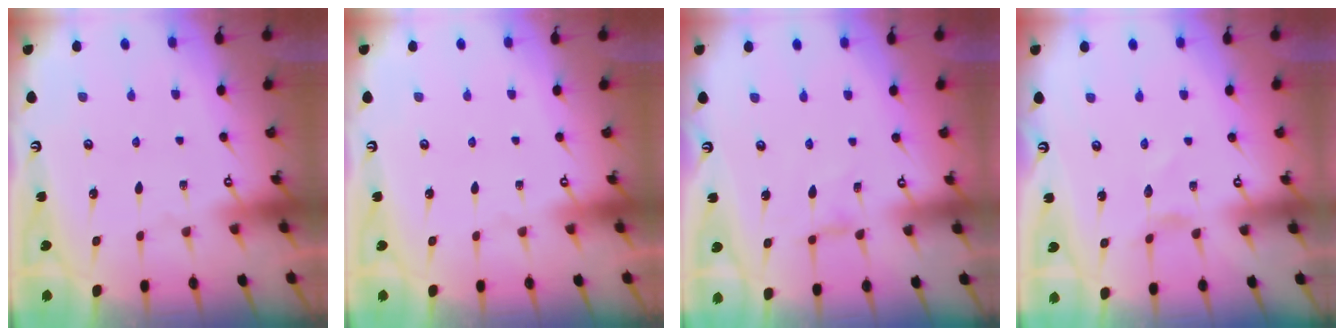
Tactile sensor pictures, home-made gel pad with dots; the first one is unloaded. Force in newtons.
{"total": 0.0}
{"total": 1.4, "press": 1.4, "slide": 0.4}
{"total": 1.7, "press": 1.7, "slide": 0.2}